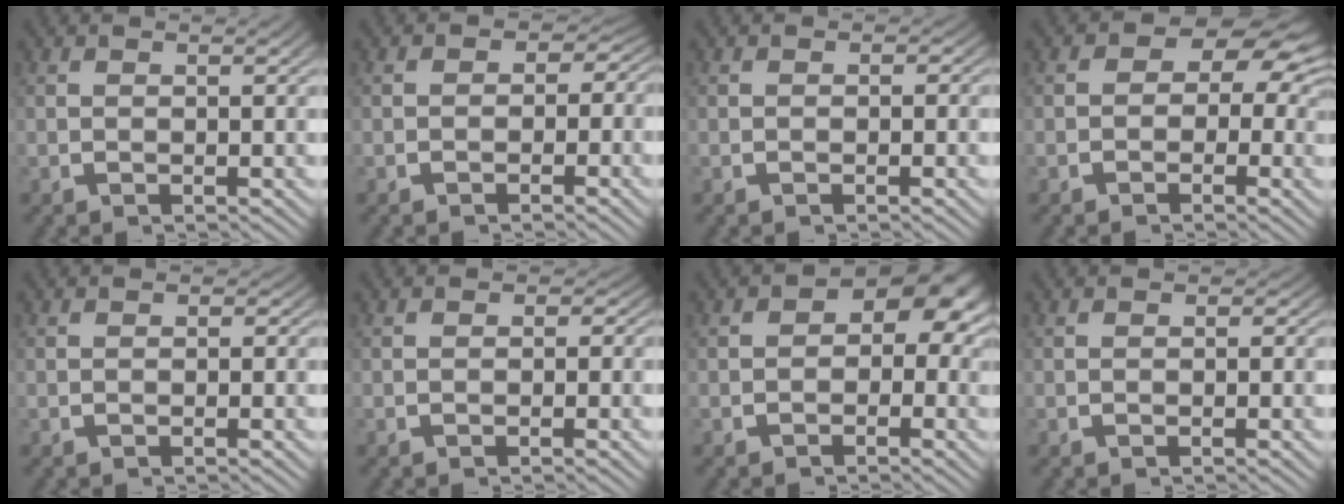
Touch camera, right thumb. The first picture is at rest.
{"total": 2.8, "force": [-0.3, 2.5, 1.2], "torque": [-0.002, -0.001, -0.013]}
{"total": 0.0}
{"total": 5.2, "force": [0.8, 3.7, 3.6], "torque": [-0.044, -0.002, 0.010]}
{"total": 0.5, "force": [-0.3, 0.4, 0.1], "torque": [0.004, -0.002, -0.008]}
{"total": 0.8, "force": [-0.4, 0.7, 0.1], "torque": [0.007, -0.002, -0.012]}
{"total": 6.2, "force": [0.4, 4.0, 4.7], "torque": [-0.054, -0.002, 0.006]}
{"total": 0.0}